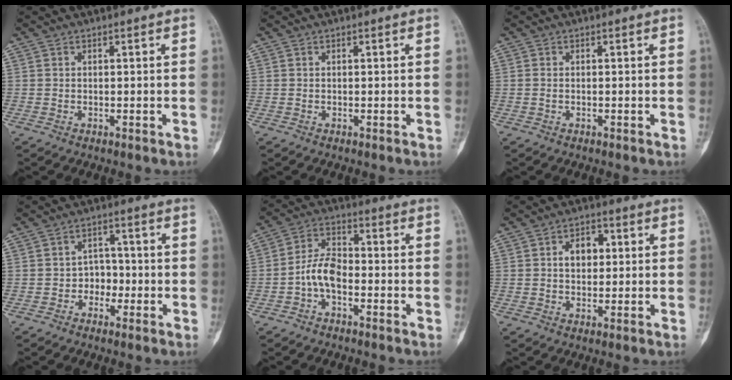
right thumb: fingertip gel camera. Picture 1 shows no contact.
{"total": 0.0}
{"total": 0.5, "force": [0.0, 0.3, 0.4], "torque": [-0.013, 0.000, 0.002]}
{"total": 3.9, "force": [-1.3, 3.3, 1.7], "torque": [0.007, 0.016, -0.030]}
{"total": 6.7, "force": [-2.2, 3.8, 5.0], "torque": [-0.090, 0.031, -0.052]}
{"total": 5.6, "force": [1.0, 4.0, 3.9], "torque": [-0.042, 0.010, 0.010]}